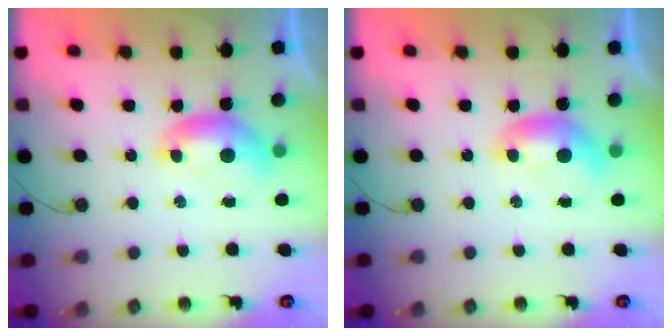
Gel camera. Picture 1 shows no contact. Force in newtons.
{"total": 0.0}